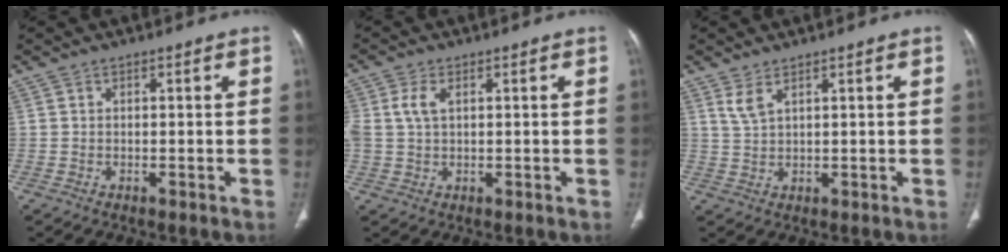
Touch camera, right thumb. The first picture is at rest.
{"total": 4.4, "force": [1.2, 2.6, 3.3], "torque": [-0.085, 0.010, 0.026]}
{"total": 2.7, "force": [1.8, 0.7, 1.9], "torque": [-0.045, -0.007, 0.046]}